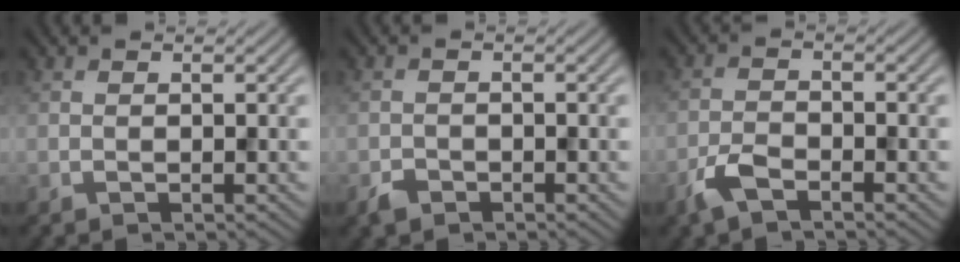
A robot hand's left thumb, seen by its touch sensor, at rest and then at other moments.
{"total": 1.5, "force": [-1.2, 0.9, 0.5], "torque": [-0.007, 0.000, -0.026]}
{"total": 3.5, "force": [-2.4, 1.3, 2.1], "torque": [-0.050, 0.000, -0.058]}